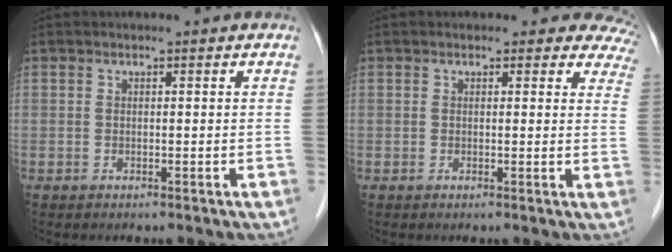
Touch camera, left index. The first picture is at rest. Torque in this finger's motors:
{"motor_torque": [0.97, -1.17, 0.28, 0.03]}